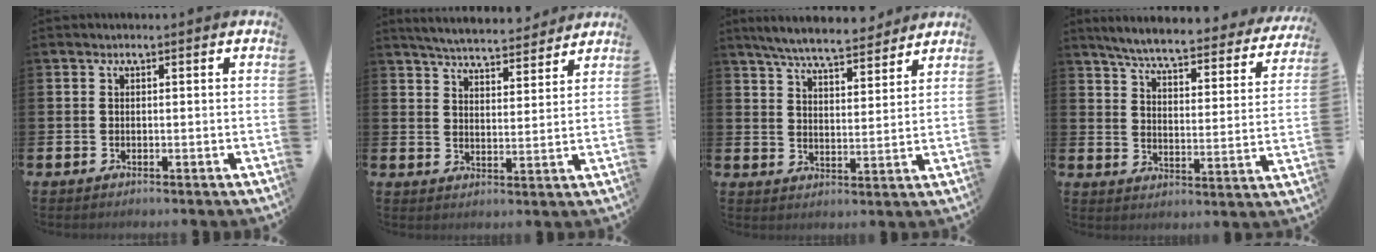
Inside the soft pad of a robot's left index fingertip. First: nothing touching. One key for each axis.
{"total": 5.6, "fx": 5.5, "fy": 0.5, "fz": 0.9, "tx": -0.031, "ty": -0.036, "tz": 0.097}
{"total": 6.7, "fx": 6.4, "fy": 0.8, "fz": 1.9, "tx": -0.053, "ty": -0.038, "tz": 0.111}
{"total": 6.0, "fx": 5.5, "fy": 0.5, "fz": 2.3, "tx": -0.064, "ty": -0.046, "tz": 0.087}